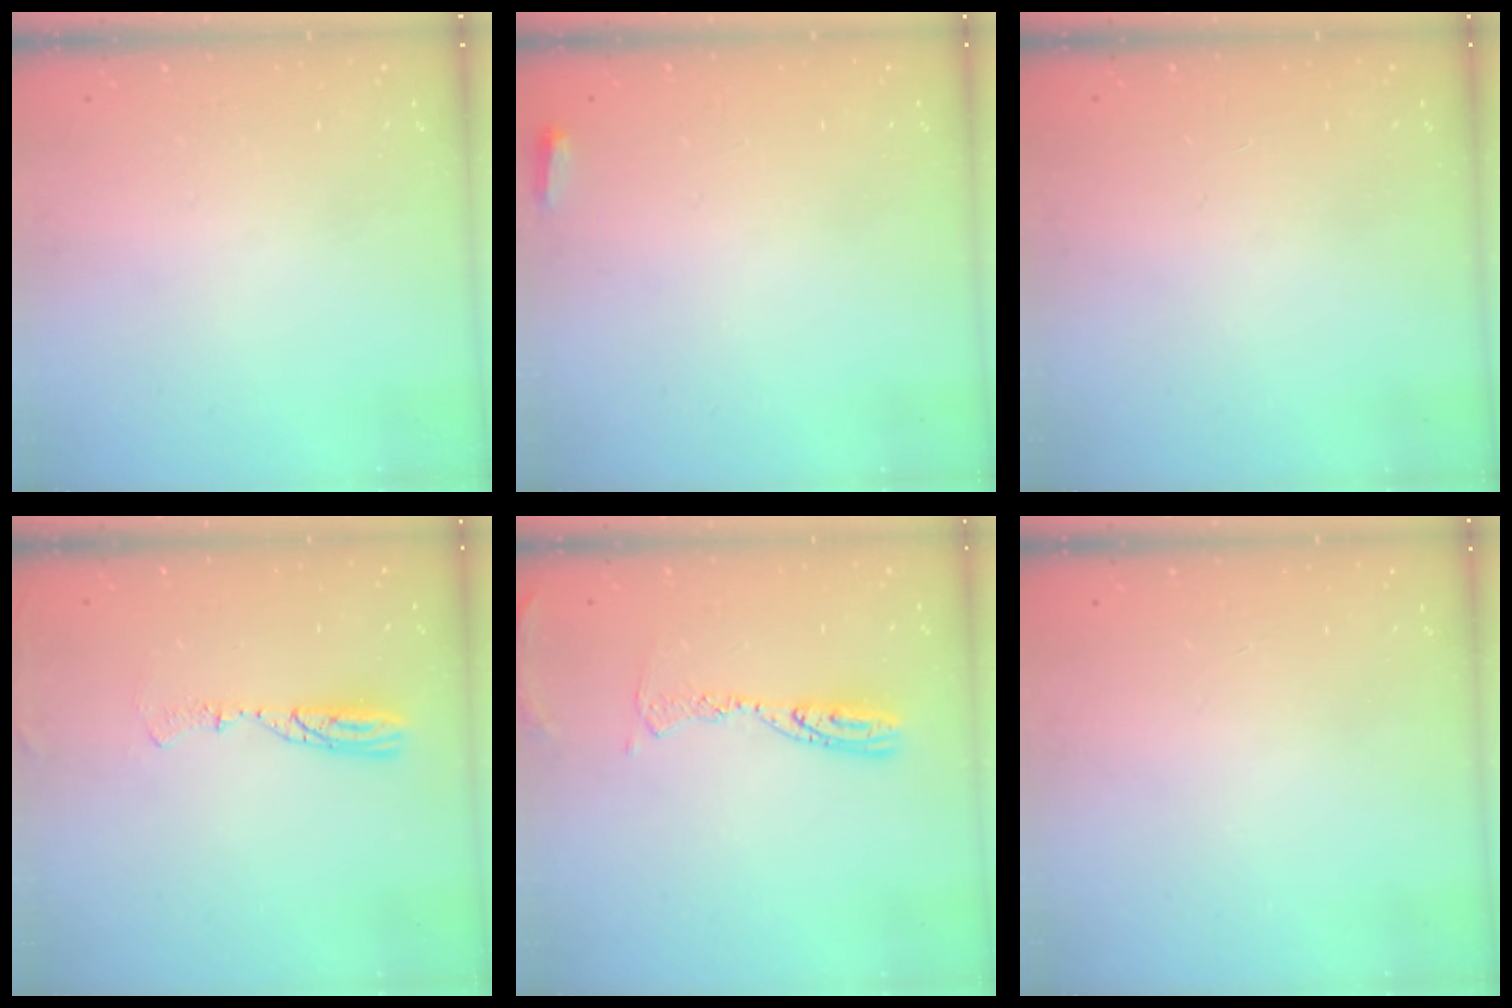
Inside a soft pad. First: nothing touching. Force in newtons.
{"total": 2.7, "press": 2.6, "slide": 0.9}
{"total": 0.0}
{"total": 7.4, "press": 7.2, "slide": 1.5}
{"total": 9.5, "press": 9.4, "slide": 0.9}
{"total": 0.0}